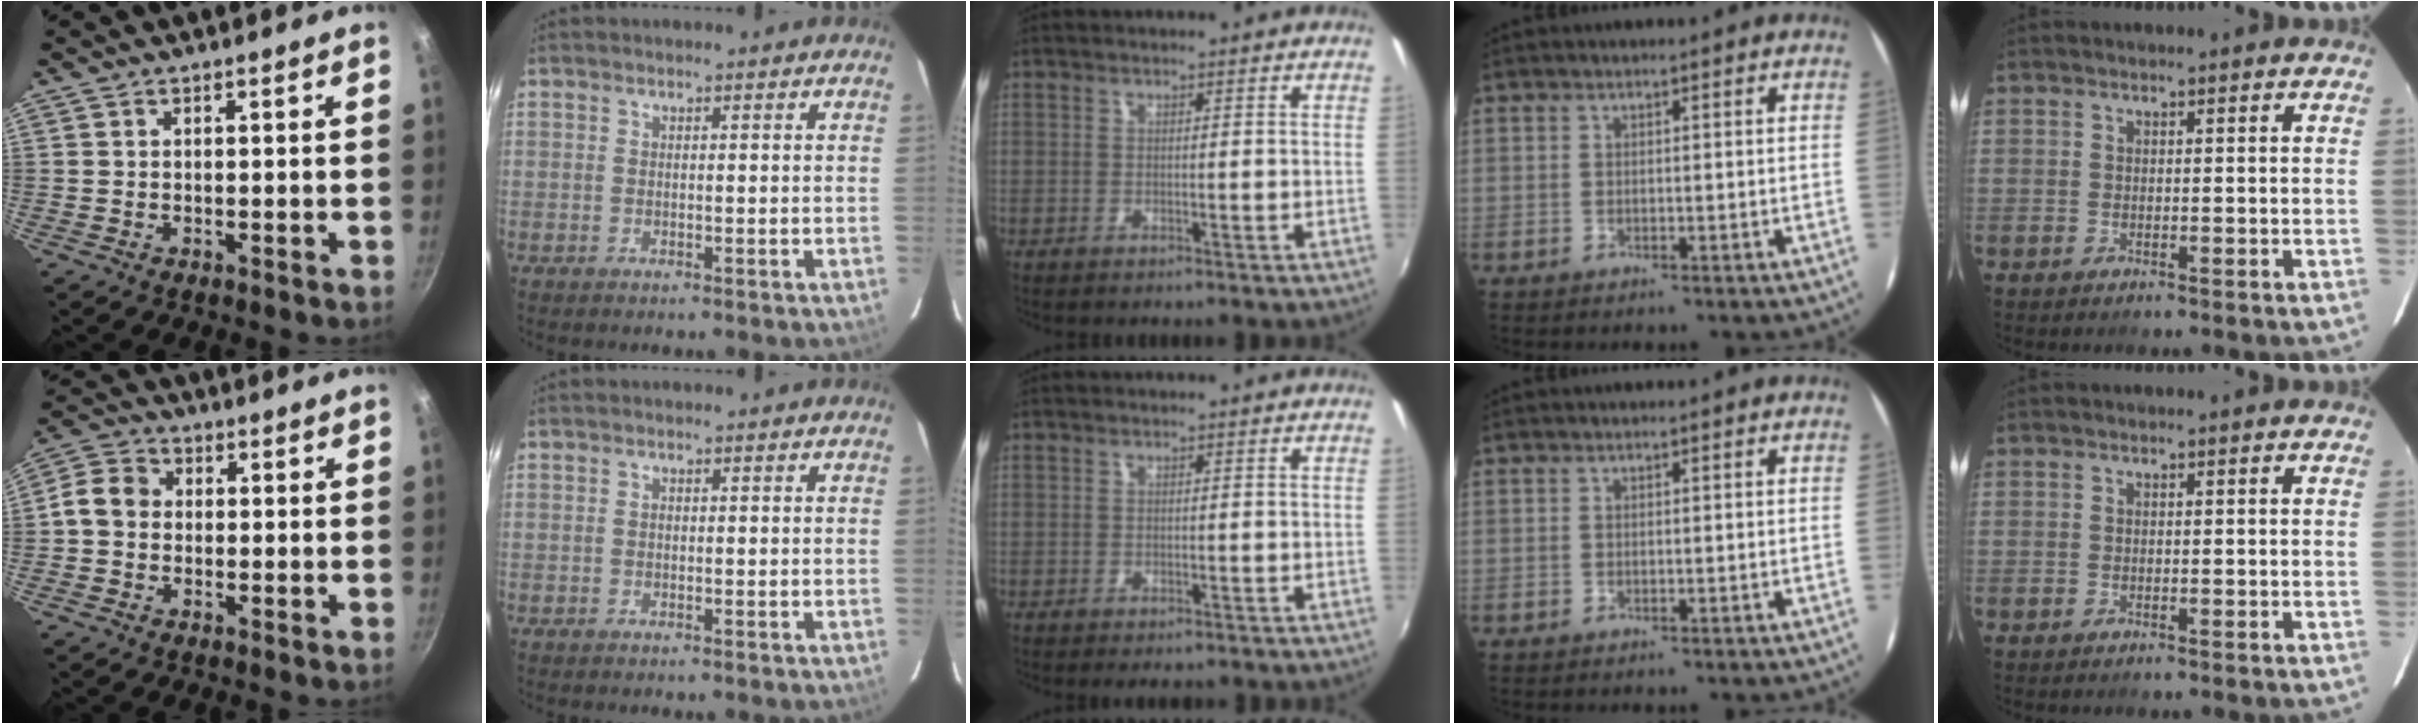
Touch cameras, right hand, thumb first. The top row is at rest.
{"thumb": {"total": 6.1, "force": [-0.2, 5.1, 3.3], "torque": [-0.045, 0.015, -0.024]}, "middle": {"total": 1.0, "force": [-0.8, 0.6, 0.3], "torque": [-0.009, -0.003, -0.012]}}